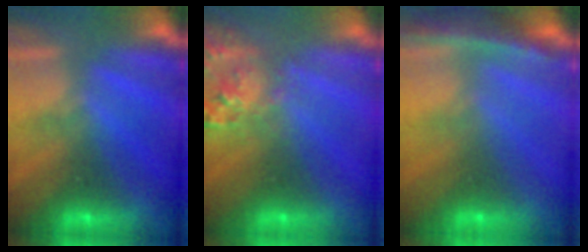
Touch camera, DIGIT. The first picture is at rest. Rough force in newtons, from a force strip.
{"total": 2.7}
{"total": 9.6}